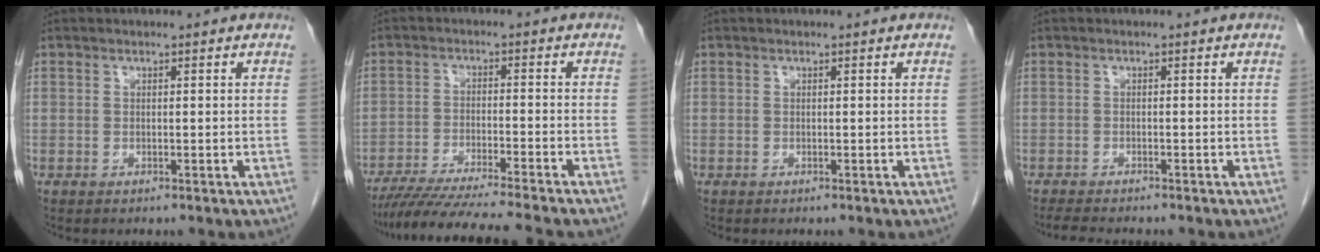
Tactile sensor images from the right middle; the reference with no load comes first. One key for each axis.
{"total": 14.1, "fx": -12.5, "fy": -1.3, "fz": 6.5, "tx": -0.086, "ty": -0.029, "tz": -0.200}
{"total": 0.0}
{"total": 4.5, "fx": -4.0, "fy": 0.5, "fz": 2.0, "tx": -0.036, "ty": -0.015, "tz": -0.061}